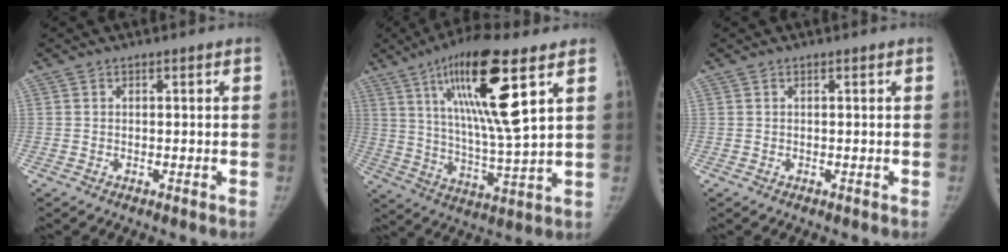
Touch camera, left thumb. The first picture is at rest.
{"total": 18.9, "force": [8.5, 3.1, 16.6], "torque": [-0.293, -0.042, 0.149]}
{"total": 0.0}